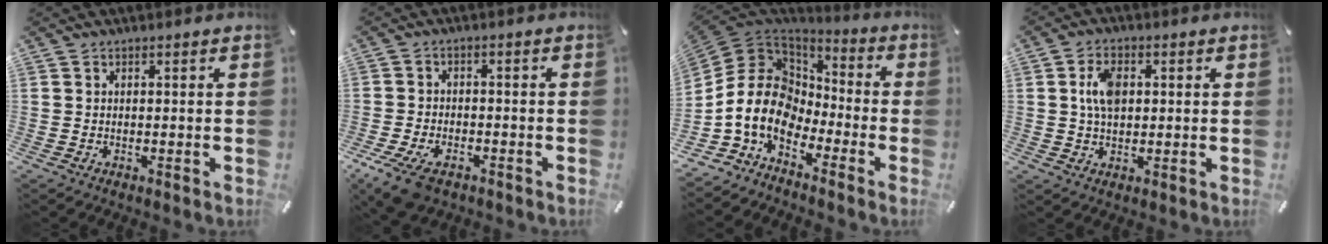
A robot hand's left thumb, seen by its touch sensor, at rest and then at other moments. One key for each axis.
{"total": 7.1, "fx": -4.0, "fy": 4.2, "fz": 4.0, "tx": -0.094, "ty": 0.012, "tz": -0.074}
{"total": 13.1, "fx": -4.8, "fy": 10.0, "fz": 6.9, "tx": -0.180, "ty": 0.008, "tz": -0.095}
{"total": 6.7, "fx": 1.2, "fy": 4.2, "fz": 5.0, "tx": -0.102, "ty": 0.007, "tz": 0.019}